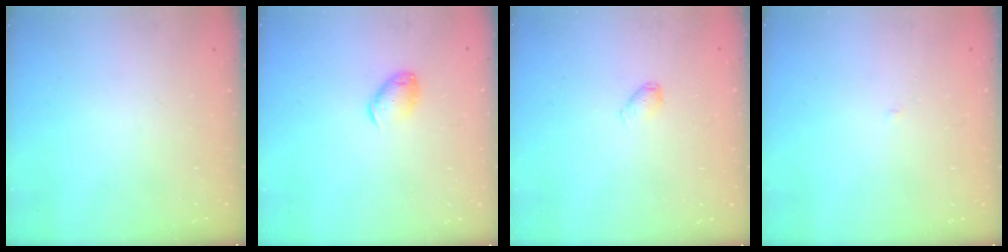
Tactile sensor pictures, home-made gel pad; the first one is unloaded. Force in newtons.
{"total": 8.3, "press": 8.2, "slide": 0.7}
{"total": 4.0, "press": 3.9, "slide": 0.7}
{"total": 1.9, "press": 1.9, "slide": 0.3}